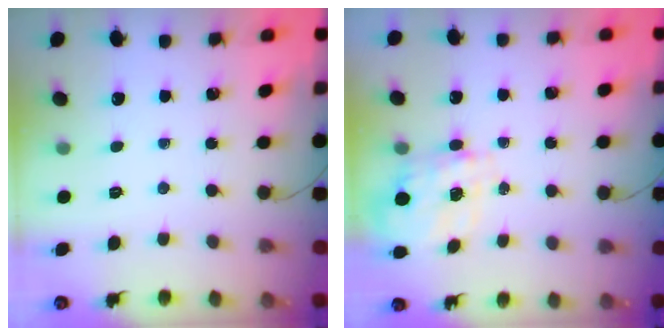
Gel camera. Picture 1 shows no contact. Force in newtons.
{"total": 3.6, "press": 3.5, "slide": 1.0}